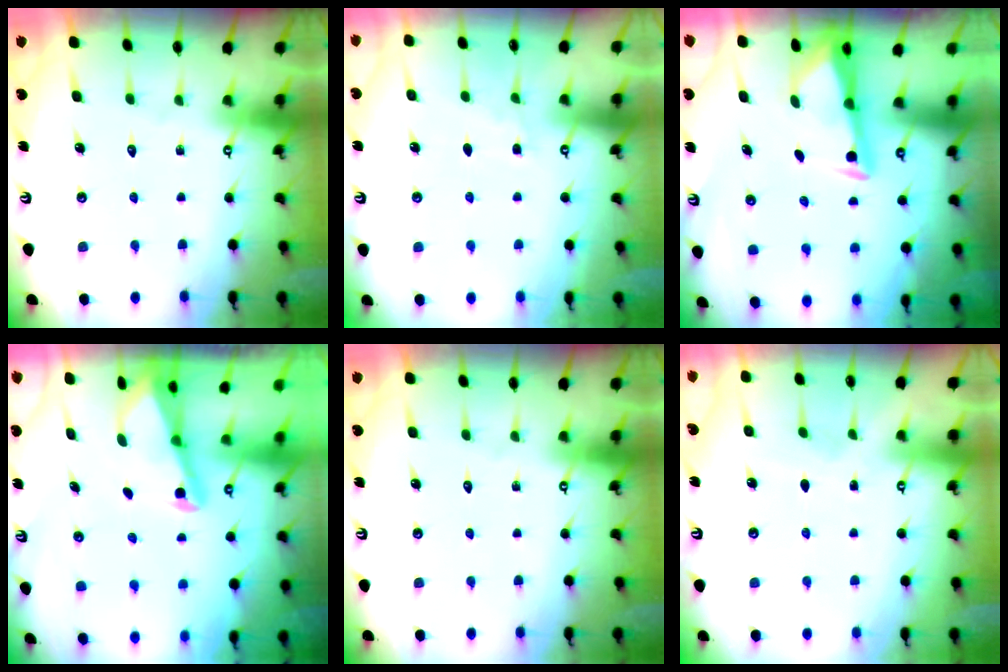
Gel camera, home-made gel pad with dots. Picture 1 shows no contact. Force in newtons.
{"total": 4.4, "press": 4.4, "slide": 0.6}
{"total": 2.9, "press": 2.8, "slide": 0.4}
{"total": 2.2, "press": 2.2, "slide": 0.3}
{"total": 0.0}
{"total": 3.0, "press": 3.0, "slide": 0.4}